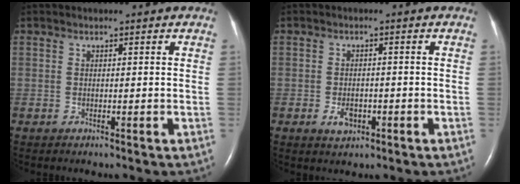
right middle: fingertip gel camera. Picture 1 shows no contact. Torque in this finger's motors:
{"motor_torque": [0.08, 0.08, 0.01, 0.04]}